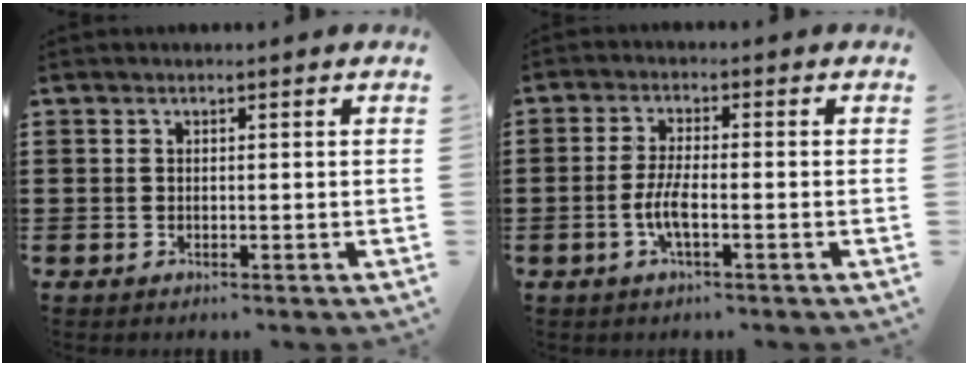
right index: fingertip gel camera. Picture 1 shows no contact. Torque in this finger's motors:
{"motor_torque": [2.14, 0.00, 0.40, 0.05]}